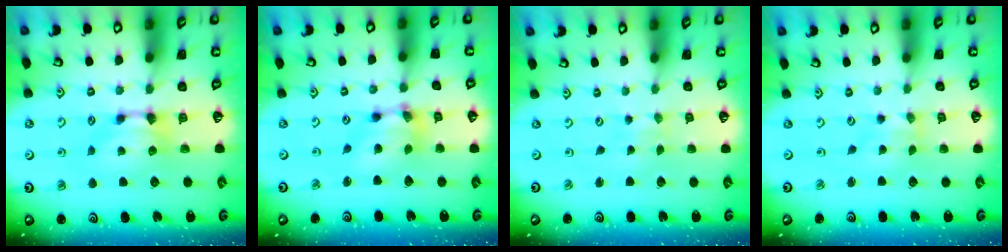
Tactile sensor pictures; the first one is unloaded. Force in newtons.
{"total": 6.4, "press": 6.0, "slide": 2.2}
{"total": 5.1, "press": 5.1, "slide": 0.2}
{"total": 2.4, "press": 2.4, "slide": 0.7}